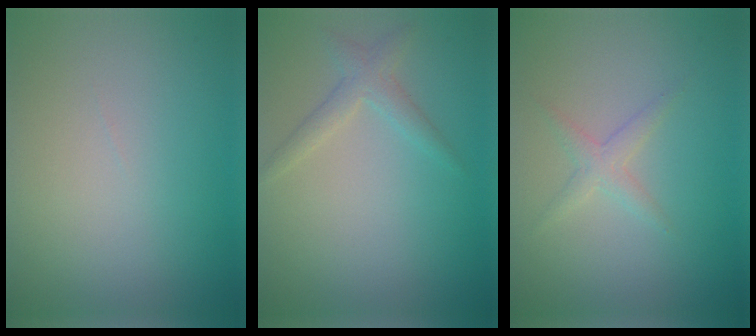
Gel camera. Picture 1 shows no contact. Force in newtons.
{"total": 1.8, "press": 1.8, "slide": 0.1}
{"total": 1.6, "press": 1.6, "slide": 0.1}